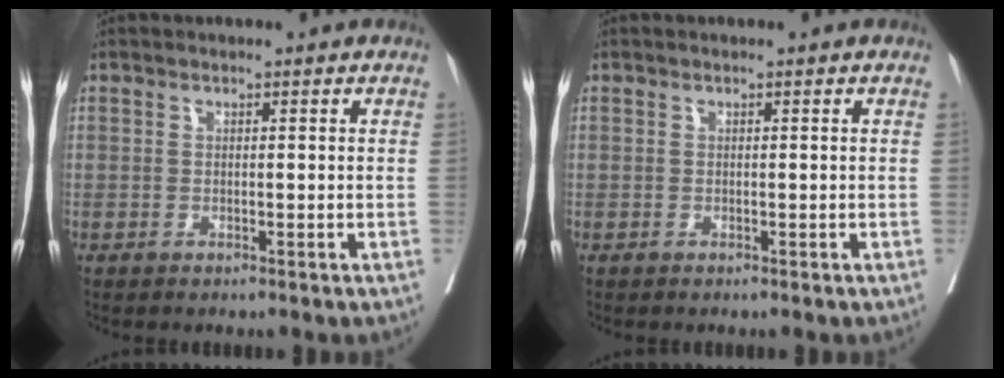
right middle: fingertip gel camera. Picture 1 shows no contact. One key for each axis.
{"total": 0.0}